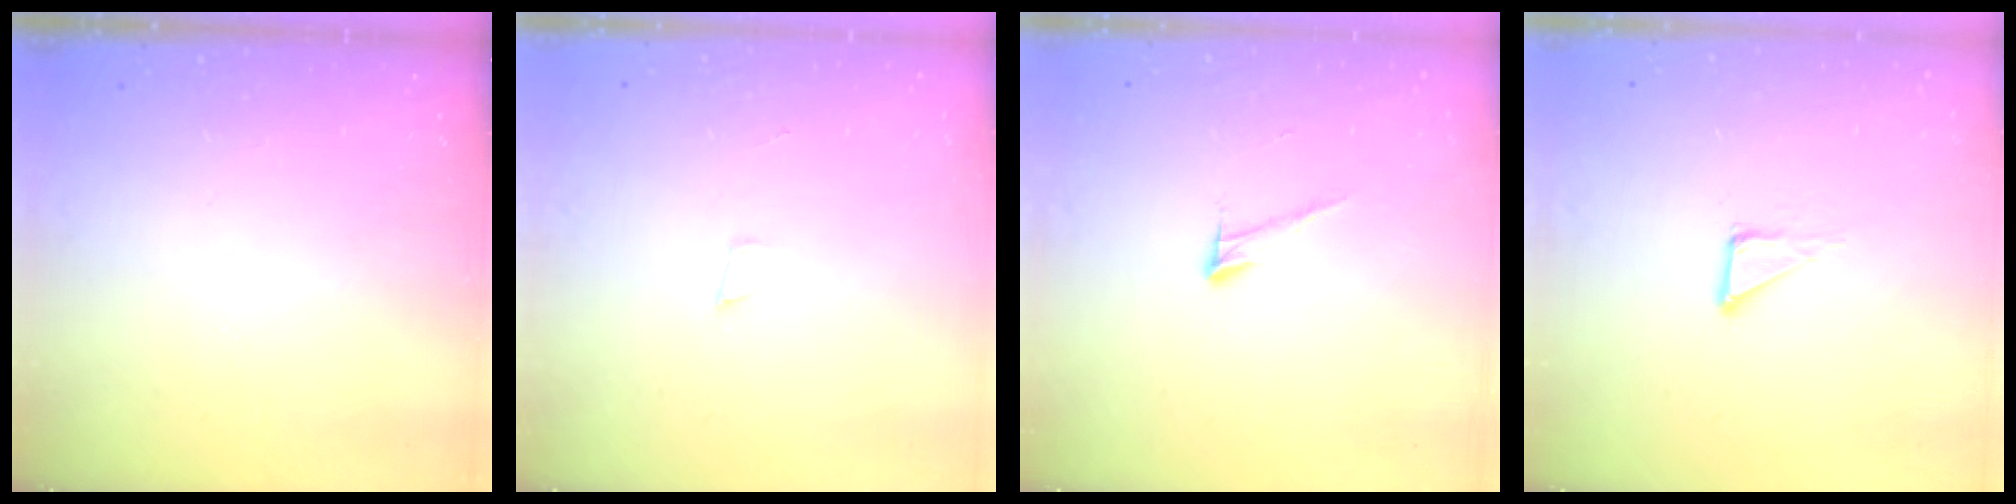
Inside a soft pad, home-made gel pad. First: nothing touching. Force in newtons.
{"total": 3.3, "press": 1.9, "slide": 2.7}
{"total": 6.6, "press": 6.6, "slide": 0.3}
{"total": 4.4, "press": 4.4, "slide": 0.1}